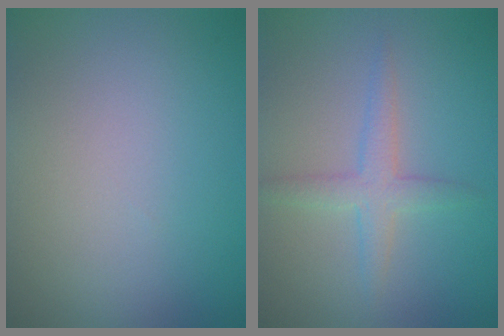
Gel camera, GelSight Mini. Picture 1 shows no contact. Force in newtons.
{"total": 2.4, "press": 2.4, "slide": 0.0}